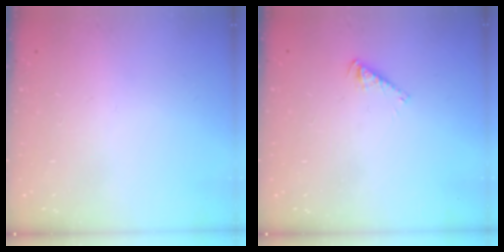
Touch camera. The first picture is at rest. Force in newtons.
{"total": 2.5, "press": 2.5, "slide": 0.0}